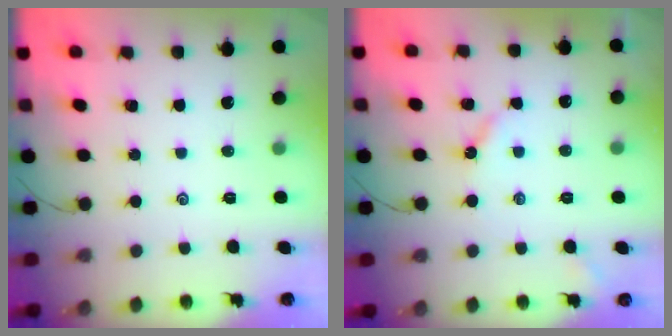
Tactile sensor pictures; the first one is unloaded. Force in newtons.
{"total": 4.1, "press": 4.0, "slide": 0.6}